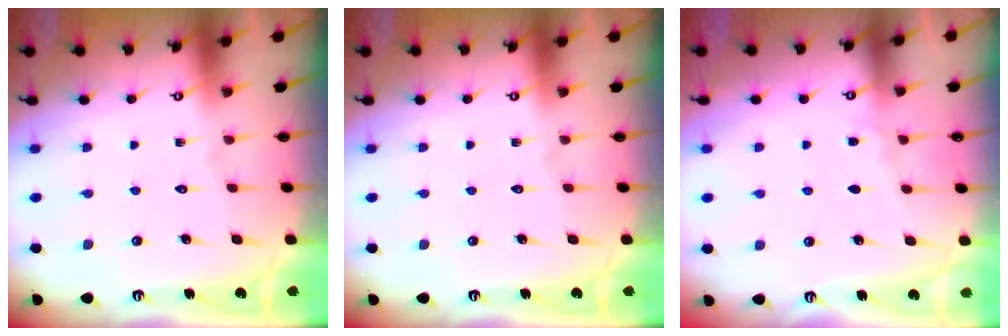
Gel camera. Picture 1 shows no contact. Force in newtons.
{"total": 0.0}
{"total": 4.5, "press": 4.4, "slide": 0.5}